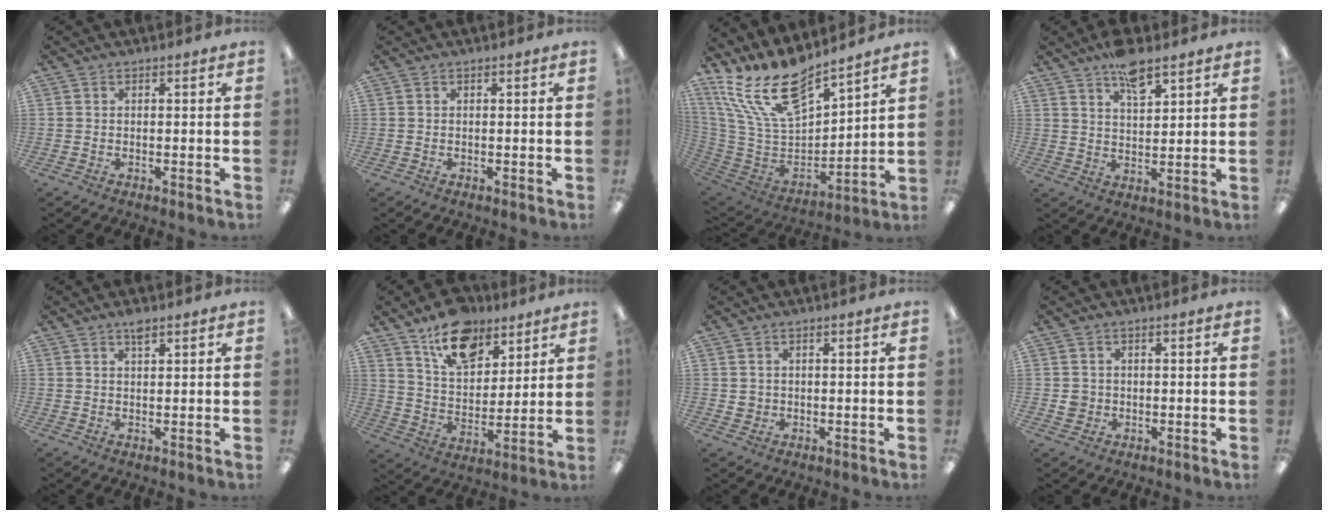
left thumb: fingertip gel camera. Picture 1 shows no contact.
{"total": 0.0}
{"total": 21.5, "force": [15.5, 9.4, 11.6], "torque": [-0.241, -0.105, 0.282]}
{"total": 8.1, "force": [5.8, 3.2, 4.6], "torque": [-0.073, -0.029, 0.102]}
{"total": 2.5, "force": [1.8, 0.7, 1.6], "torque": [-0.029, -0.001, 0.030]}
{"total": 14.2, "force": [10.2, 7.7, 6.2], "torque": [-0.089, -0.054, 0.185]}
{"total": 1.6, "force": [0.6, 1.4, 0.3], "torque": [-0.008, 0.003, 0.010]}
{"total": 2.5, "force": [0.1, 2.4, 0.7], "torque": [-0.005, 0.001, -0.001]}